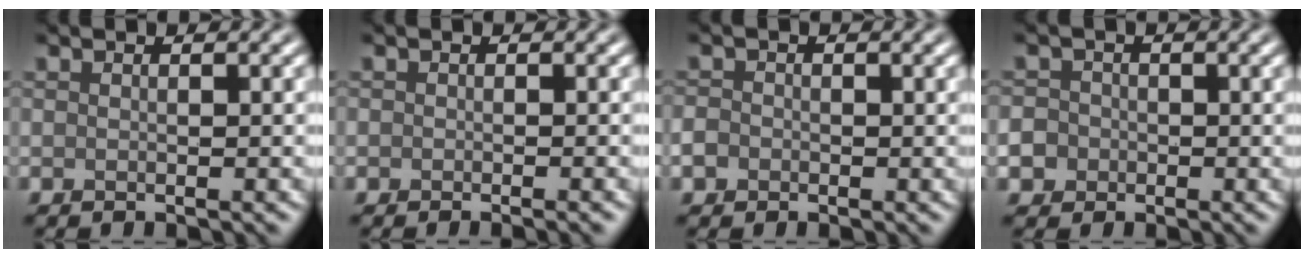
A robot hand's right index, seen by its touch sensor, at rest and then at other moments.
{"total": 0.7, "force": [-0.5, 0.2, 0.5], "torque": [-0.004, -0.004, -0.007]}
{"total": 1.5, "force": [-0.6, 1.3, 0.5], "torque": [-0.007, -0.002, -0.014]}
{"total": 6.5, "force": [-2.6, 5.7, 1.7], "torque": [-0.040, -0.015, -0.074]}